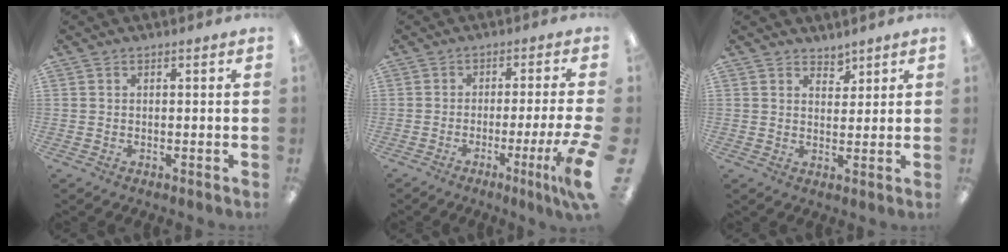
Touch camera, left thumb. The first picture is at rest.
{"total": 7.6, "force": [-2.9, -0.8, 7.0], "torque": [-0.111, -0.014, -0.046]}
{"total": 3.2, "force": [2.9, 1.5, 0.1], "torque": [0.007, -0.024, 0.052]}